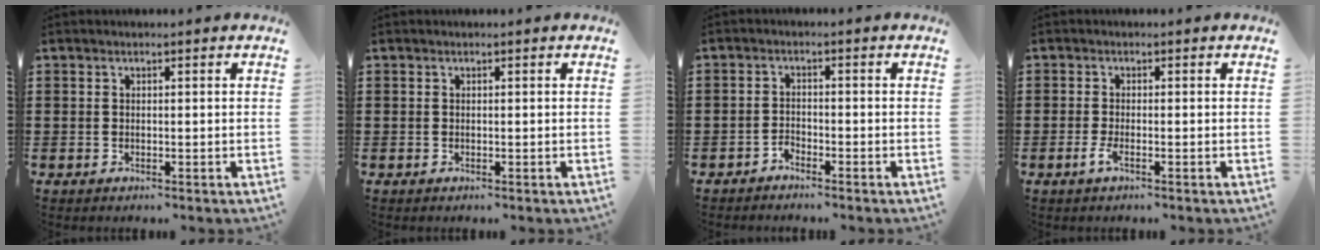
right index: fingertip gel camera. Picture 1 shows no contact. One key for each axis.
{"total": 0.0}
{"total": 1.5, "fx": -1.5, "fy": 0.4, "fz": 0.1, "tx": -0.008, "ty": 0.004, "tz": -0.032}
{"total": 1.9, "fx": -0.9, "fy": 0.4, "fz": 1.6, "tx": -0.050, "ty": -0.010, "tz": -0.022}